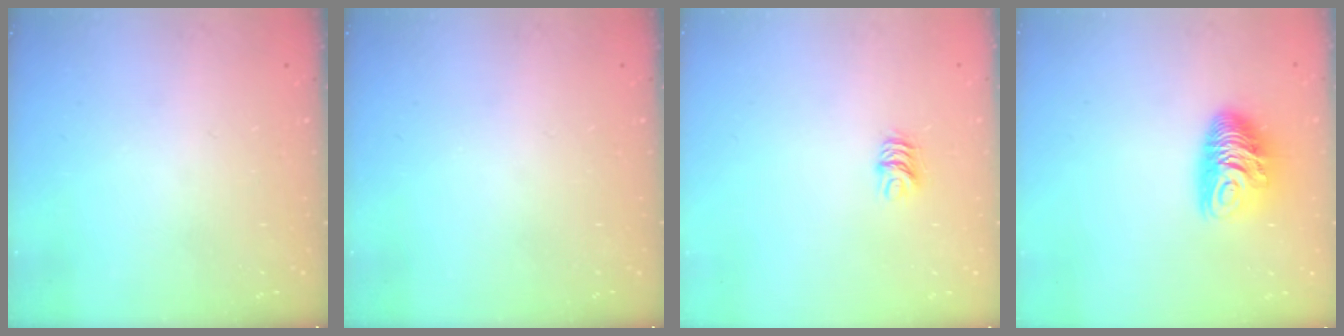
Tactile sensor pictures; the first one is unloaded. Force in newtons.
{"total": 0.0}
{"total": 5.3, "press": 5.2, "slide": 0.4}
{"total": 9.8, "press": 9.8, "slide": 0.3}